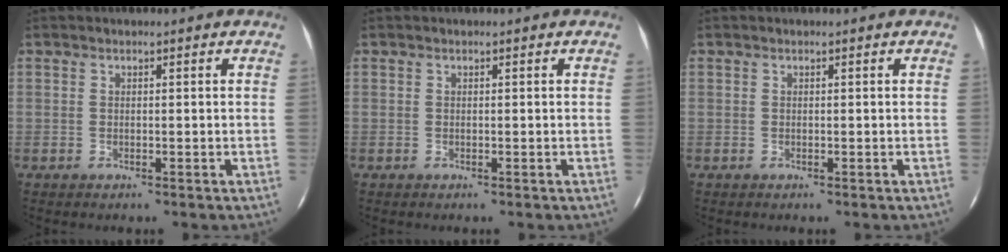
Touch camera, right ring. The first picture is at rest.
{"total": 0.0}
{"total": 0.0}